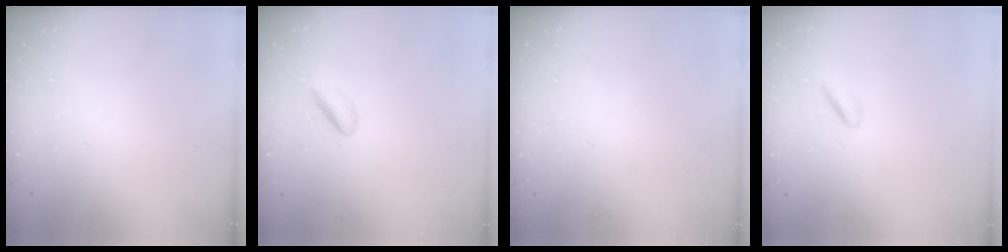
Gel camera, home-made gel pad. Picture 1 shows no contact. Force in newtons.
{"total": 2.9, "press": 2.8, "slide": 0.4}
{"total": 2.0, "press": 2.0, "slide": 0.1}
{"total": 1.2, "press": 1.1, "slide": 0.6}